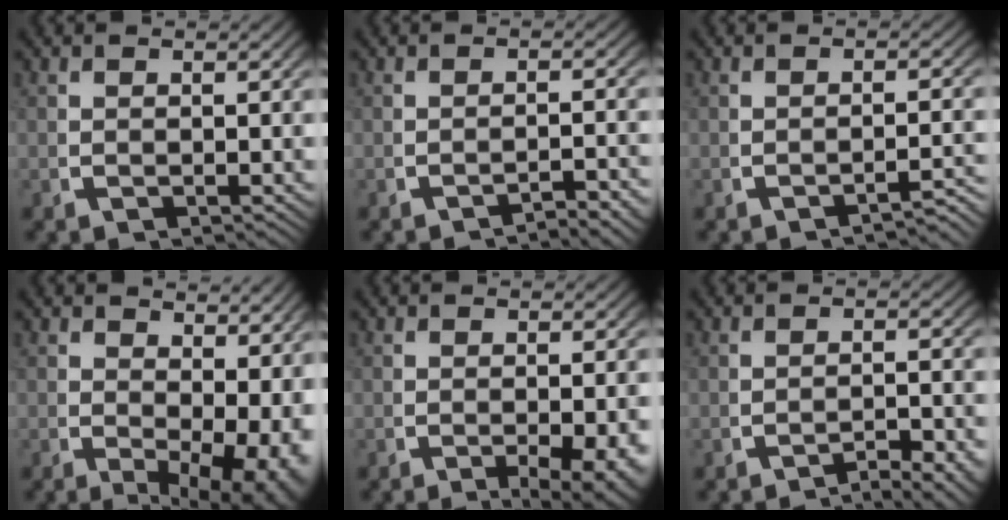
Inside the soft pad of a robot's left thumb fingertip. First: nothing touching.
{"total": 3.1, "force": [-2.8, 0.3, 1.3], "torque": [-0.016, -0.002, -0.043]}
{"total": 3.1, "force": [-2.7, 0.4, 1.4], "torque": [-0.022, -0.003, -0.038]}
{"total": 7.2, "force": [-0.6, 4.3, 5.7], "torque": [-0.085, -0.037, 0.008]}
{"total": 5.4, "force": [-2.4, 2.2, 4.3], "torque": [-0.063, -0.019, -0.028]}
{"total": 4.4, "force": [-3.6, 1.2, 2.3], "torque": [-0.030, -0.012, -0.055]}